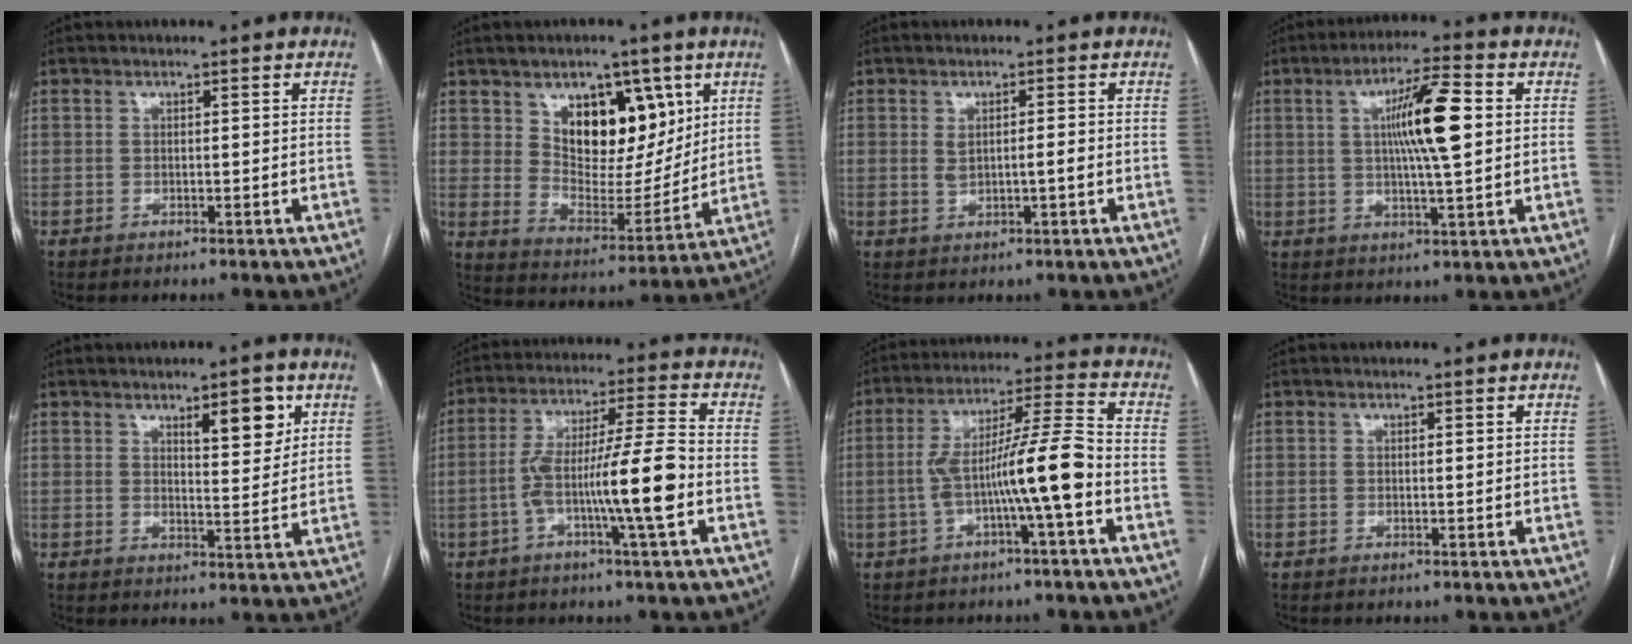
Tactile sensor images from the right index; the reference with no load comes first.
{"total": 12.8, "force": [5.8, 6.9, 9.1], "torque": [-0.137, 0.004, 0.110]}
{"total": 2.9, "force": [0.0, 0.8, 2.8], "torque": [-0.052, 0.002, 0.008]}
{"total": 10.7, "force": [1.8, 1.0, 10.5], "torque": [-0.182, 0.009, 0.030]}
{"total": 6.1, "force": [3.3, 1.5, 4.9], "torque": [-0.071, -0.005, 0.049]}
{"total": 12.4, "force": [-3.2, -0.3, 12.0], "torque": [-0.218, 0.007, -0.061]}
{"total": 11.6, "force": [-2.8, 0.1, 11.3], "torque": [-0.203, 0.024, -0.050]}
{"total": 0.0}